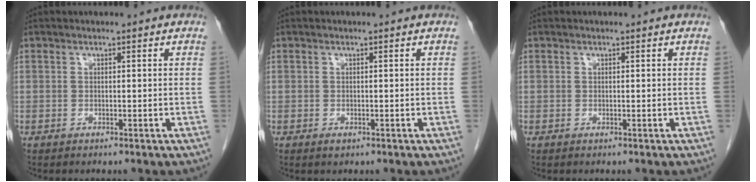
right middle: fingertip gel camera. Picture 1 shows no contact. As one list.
[{"total": 0.6, "force": [-0.3, 0.4, 0.4], "torque": [-0.008, 0.000, -0.002]}, {"total": 0.0}]